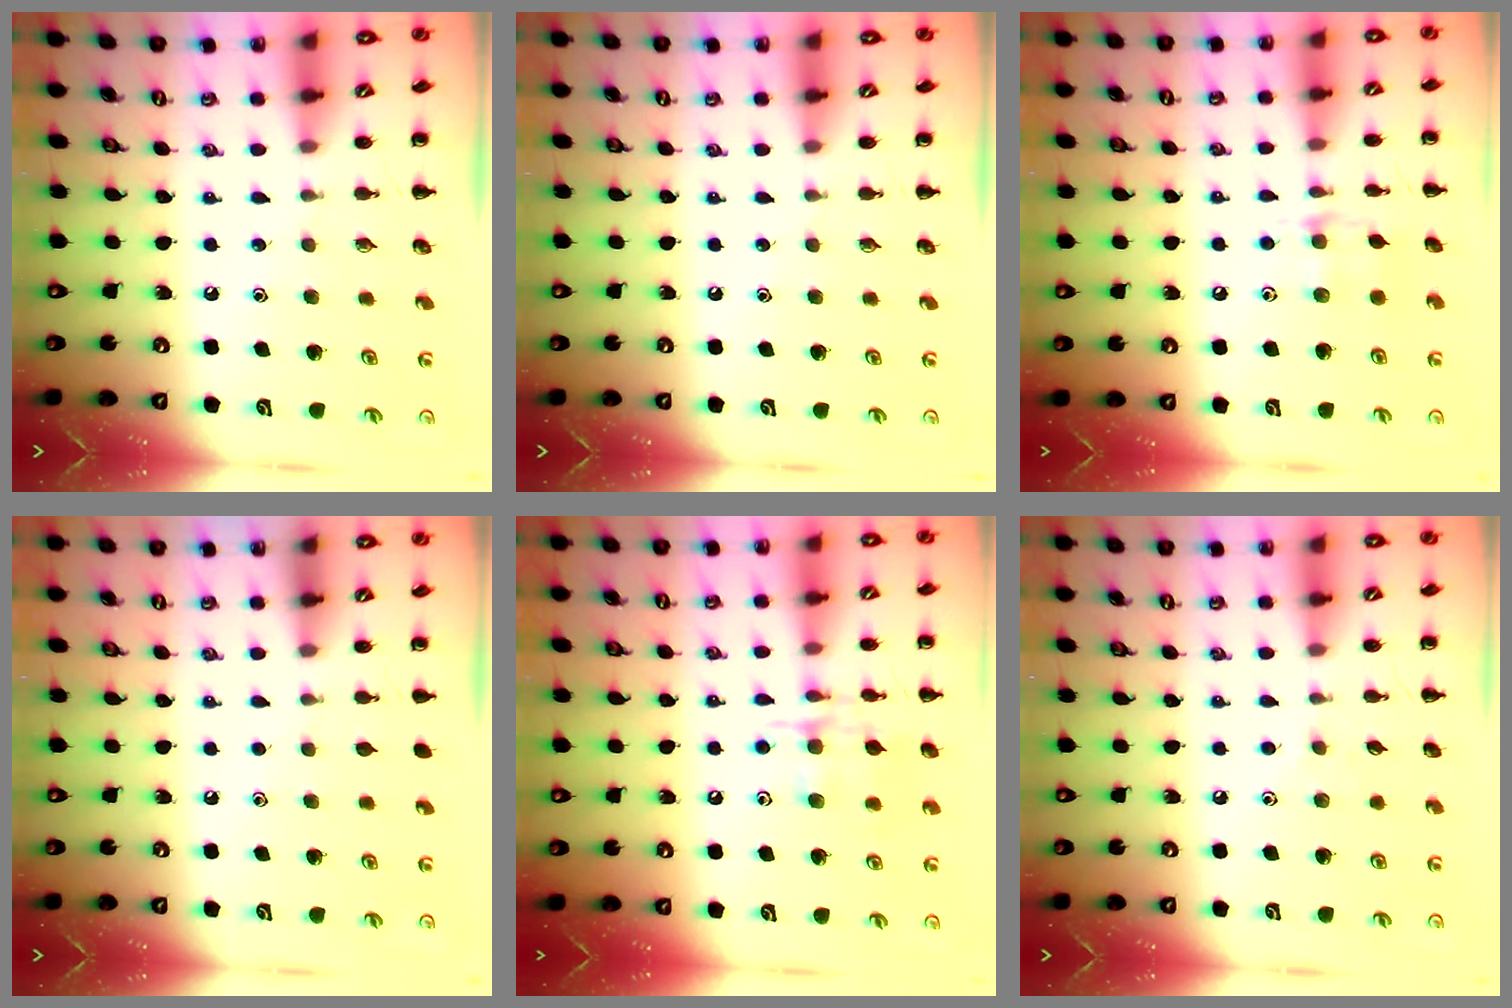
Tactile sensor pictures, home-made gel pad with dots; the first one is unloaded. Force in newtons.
{"total": 0.0}
{"total": 7.7, "press": 7.7, "slide": 0.6}
{"total": 0.6, "press": 0.6, "slide": 0.1}
{"total": 10.9, "press": 10.8, "slide": 1.5}
{"total": 4.0, "press": 3.7, "slide": 1.5}